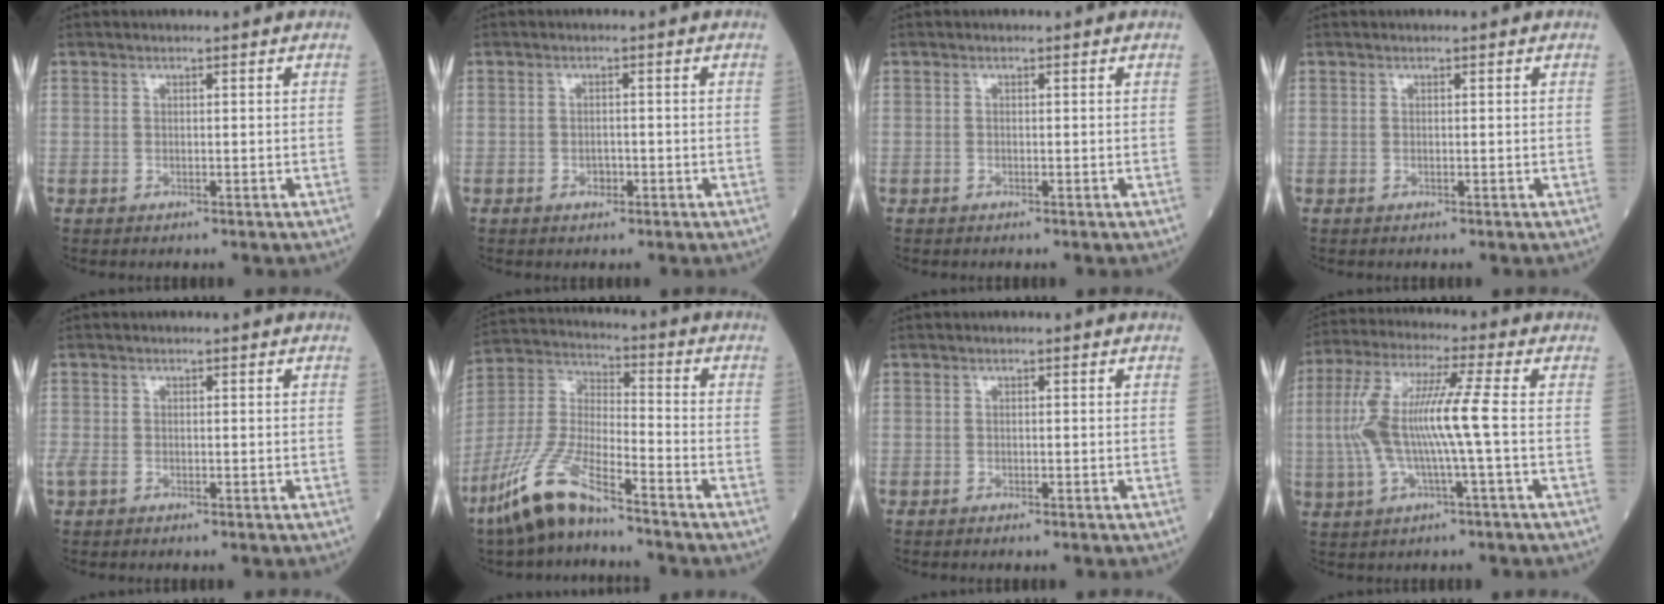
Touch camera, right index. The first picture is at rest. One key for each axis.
{"total": 1.6, "fx": -0.7, "fy": 1.0, "fz": 1.0, "tx": -0.015, "ty": 0.003, "tz": -0.010}
{"total": 0.0}
{"total": 0.0}
{"total": 2.4, "fx": -1.3, "fy": 1.2, "fz": 1.5, "tx": -0.046, "ty": -0.005, "tz": -0.023}
{"total": 12.6, "fx": -9.2, "fy": 2.4, "fz": 8.4, "tx": -0.195, "ty": -0.016, "tz": -0.183}
{"total": 0.6, "fx": -0.5, "fy": 0.0, "fz": 0.3, "tx": -0.009, "ty": -0.001, "tz": -0.008}
{"total": 11.3, "fx": -0.7, "fy": 0.2, "fz": 11.3, "tx": -0.240, "ty": 0.019, "tz": -0.018}